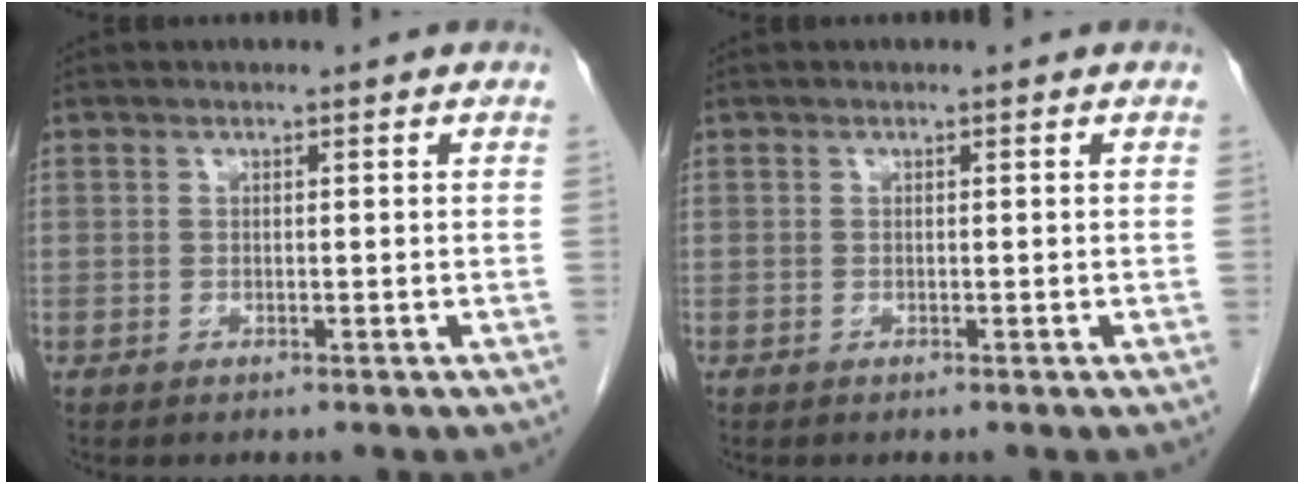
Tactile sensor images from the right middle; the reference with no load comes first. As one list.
[{"total": 0.0}]